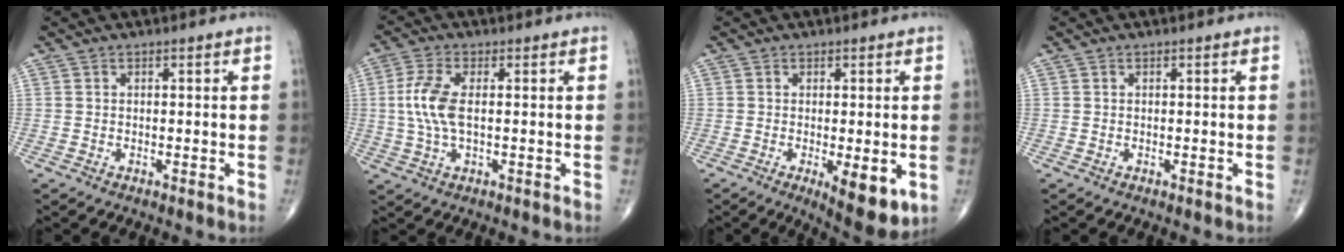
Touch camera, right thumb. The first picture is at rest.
{"total": 7.3, "force": [0.4, 3.1, 6.6], "torque": [-0.162, 0.006, 0.005]}
{"total": 8.1, "force": [-2.1, 2.8, 7.3], "torque": [-0.099, -0.021, -0.026]}
{"total": 0.0}